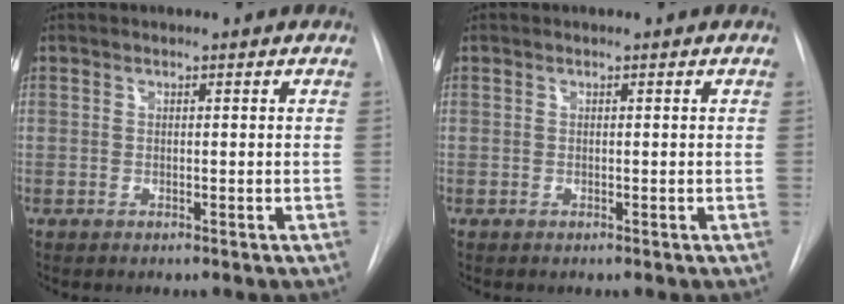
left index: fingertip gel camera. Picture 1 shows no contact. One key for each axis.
{"total": 0.0}